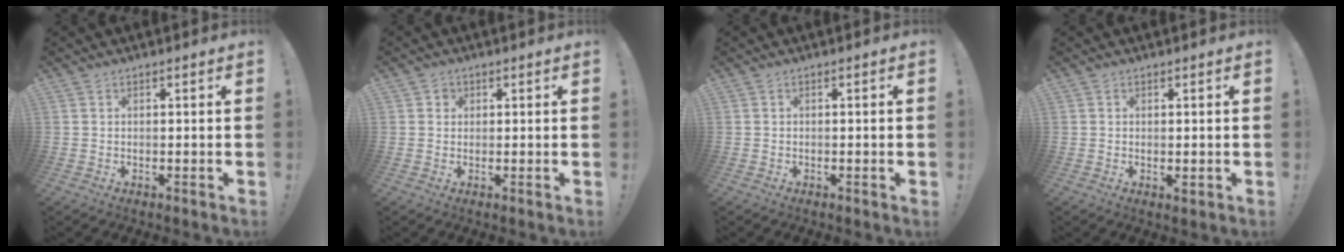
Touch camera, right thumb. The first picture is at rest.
{"total": 1.8, "force": [0.7, 1.6, 0.4], "torque": [-0.002, -0.003, 0.011]}
{"total": 1.2, "force": [-0.3, -0.3, 1.1], "torque": [-0.018, -0.001, -0.006]}
{"total": 0.9, "force": [0.4, 0.6, 0.6], "torque": [-0.002, -0.003, 0.007]}